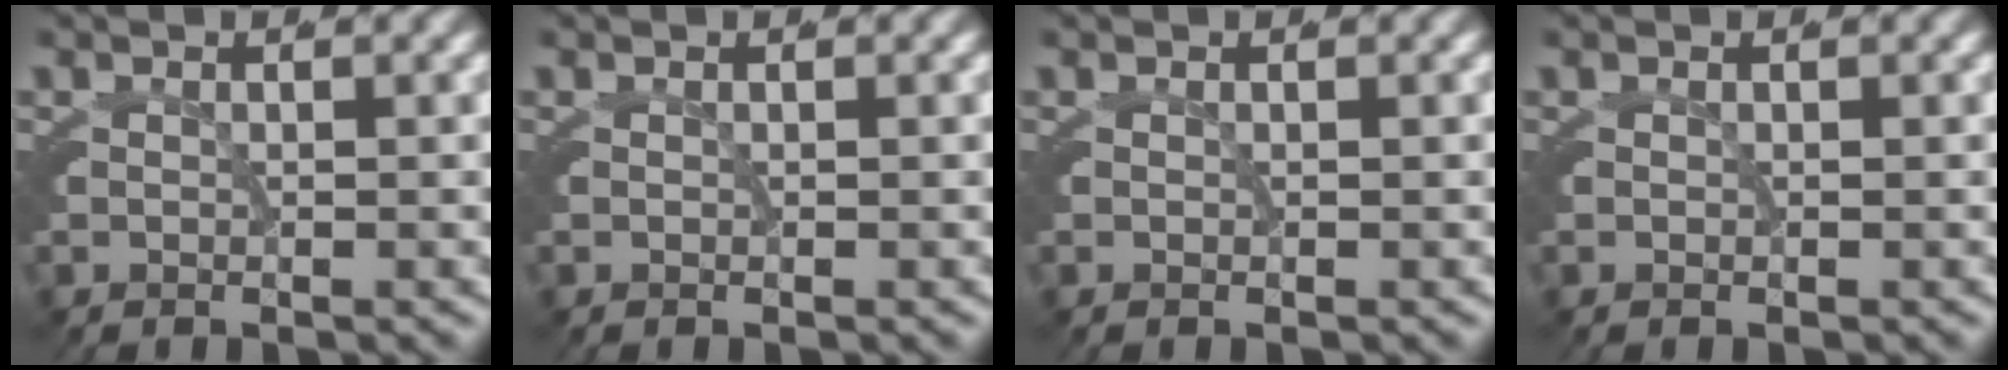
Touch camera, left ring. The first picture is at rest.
{"total": 0.0}
{"total": 0.0}
{"total": 0.0}